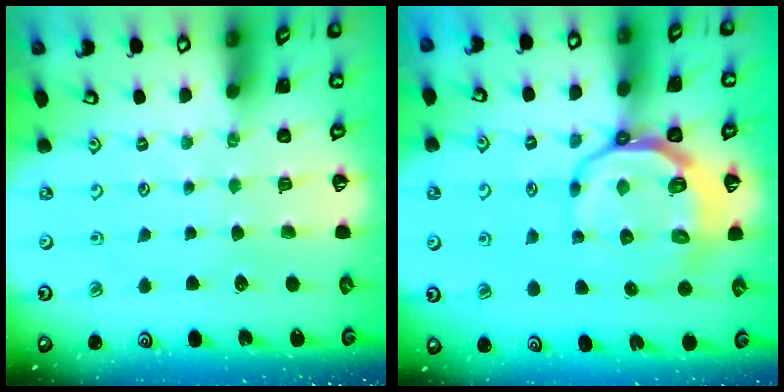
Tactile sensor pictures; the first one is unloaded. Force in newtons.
{"total": 10.8, "press": 10.3, "slide": 3.0}